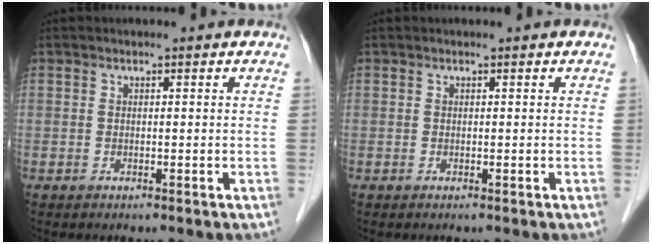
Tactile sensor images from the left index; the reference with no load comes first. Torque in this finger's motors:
{"motor_torque": [0.00, 0.00, 0.00, 0.00]}